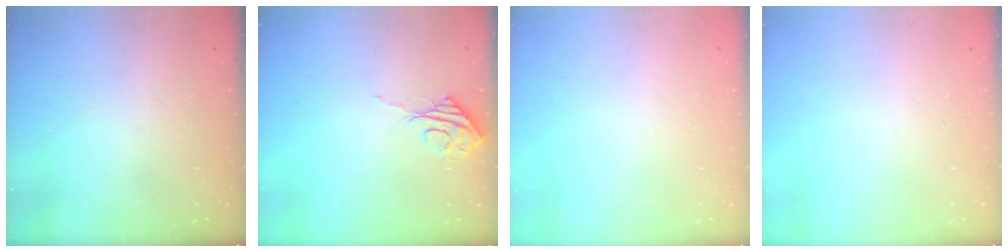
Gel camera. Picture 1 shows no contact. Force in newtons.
{"total": 8.0, "press": 8.0, "slide": 0.4}
{"total": 0.0}
{"total": 0.0}